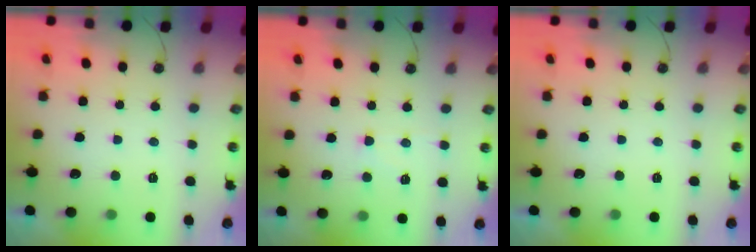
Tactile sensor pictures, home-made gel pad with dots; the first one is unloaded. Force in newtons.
{"total": 6.1, "press": 6.0, "slide": 0.7}
{"total": 0.0}